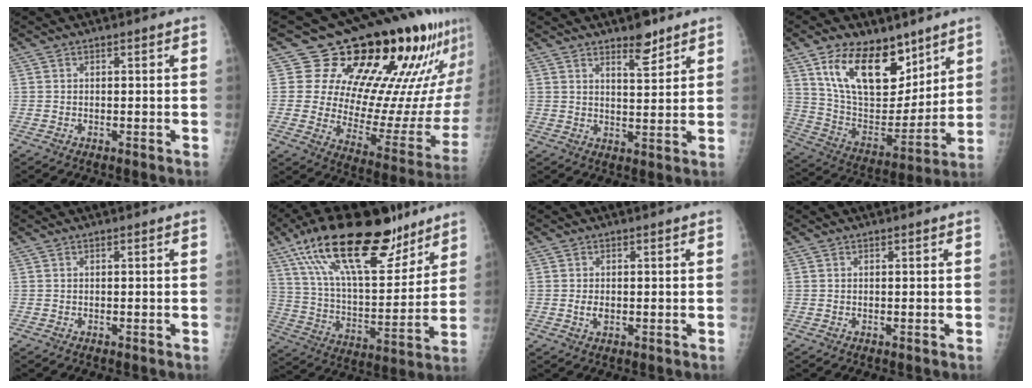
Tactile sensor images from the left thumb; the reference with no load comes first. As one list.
[{"total": 25.1, "force": [16.0, 10.7, 16.1], "torque": [-0.181, -0.070, 0.224]}, {"total": 5.2, "force": [3.9, 1.7, 3.1], "torque": [-0.032, -0.031, 0.061]}, {"total": 19.9, "force": [11.6, 10.8, 11.9], "torque": [-0.151, -0.068, 0.215]}, {"total": 0.0}, {"total": 26.6, "force": [17.1, 10.4, 17.5], "torque": [-0.261, -0.041, 0.289]}, {"total": 1.9, "force": [-0.1, 1.3, 1.4], "torque": [-0.023, -0.002, -0.001]}, {"total": 0.0}]